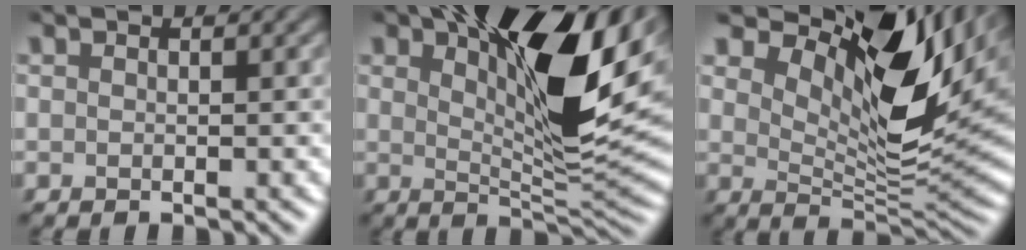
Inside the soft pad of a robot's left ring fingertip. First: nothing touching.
{"total": 14.4, "force": [5.7, 5.2, 12.2], "torque": [-0.175, 0.015, 0.091]}
{"total": 13.3, "force": [7.1, 5.2, 10.0], "torque": [-0.162, 0.011, 0.128]}